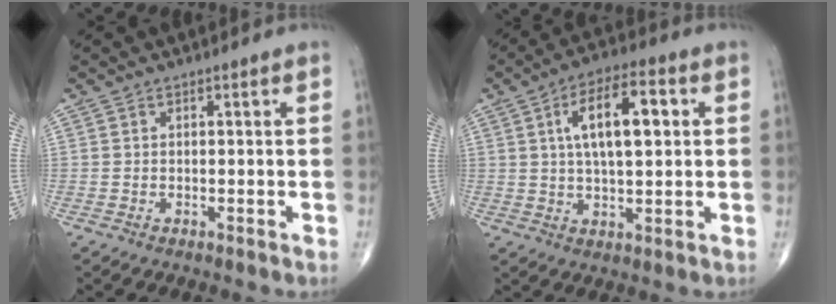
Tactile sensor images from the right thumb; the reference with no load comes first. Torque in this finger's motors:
{"motor_torque": [0.25, 2.67, 1.38, 0.50, 0.16]}